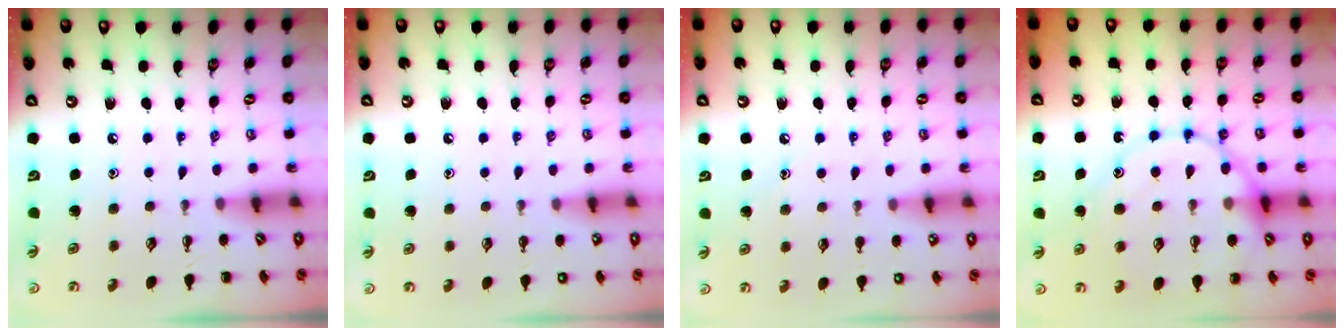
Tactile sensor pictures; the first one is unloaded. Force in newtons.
{"total": 2.1, "press": 2.0, "slide": 0.6}
{"total": 7.1, "press": 6.8, "slide": 1.9}
{"total": 18.2, "press": 18.1, "slide": 2.0}